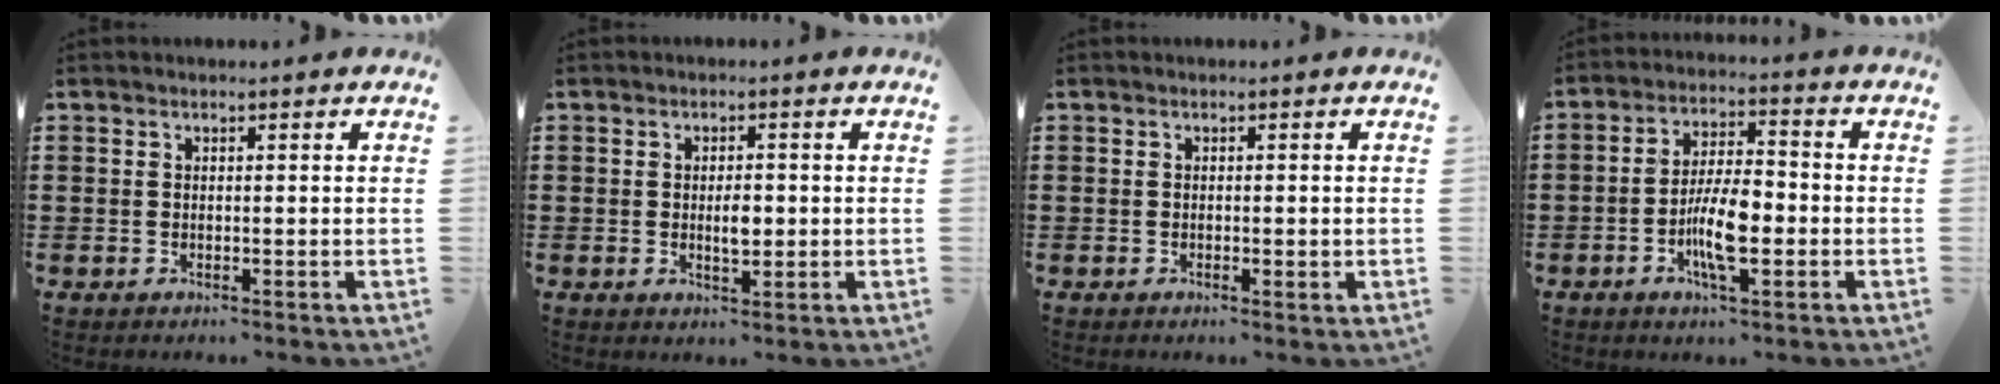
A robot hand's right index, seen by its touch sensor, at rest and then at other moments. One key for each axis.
{"total": 2.8, "fx": -0.1, "fy": 1.0, "fz": 2.6, "tx": -0.050, "ty": -0.001, "tz": -0.001}
{"total": 0.8, "fx": -0.1, "fy": 0.2, "fz": 0.7, "tx": -0.014, "ty": -0.002, "tz": -0.002}
{"total": 8.3, "fx": -2.5, "fy": 2.6, "fz": 7.4, "tx": -0.142, "ty": 0.000, "tz": -0.047}